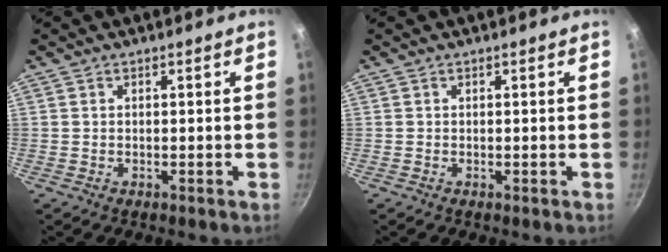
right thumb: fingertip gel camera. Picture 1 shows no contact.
{"total": 0.0}